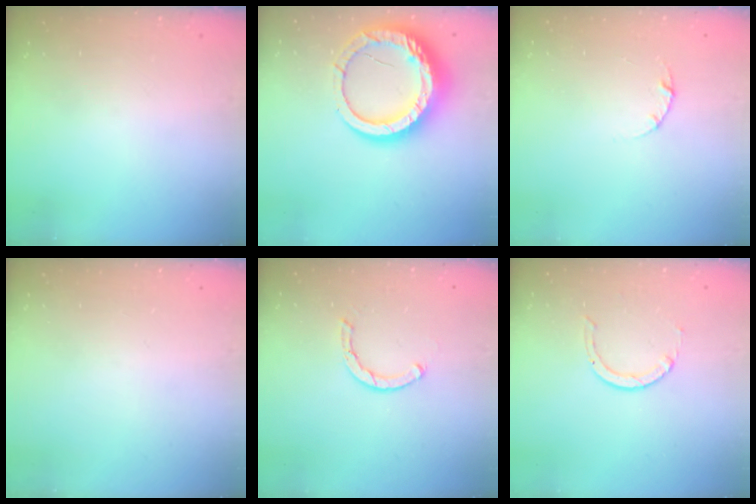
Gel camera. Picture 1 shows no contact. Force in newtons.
{"total": 16.4, "press": 16.3, "slide": 1.7}
{"total": 3.0, "press": 3.0, "slide": 0.4}
{"total": 0.0}
{"total": 2.5, "press": 2.5, "slide": 0.1}
{"total": 2.0, "press": 2.0, "slide": 0.2}